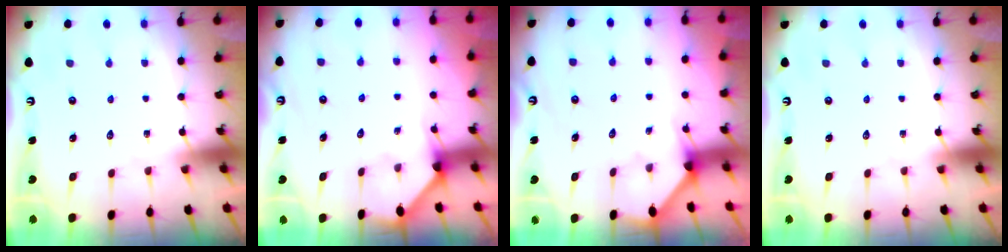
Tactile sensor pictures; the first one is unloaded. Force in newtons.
{"total": 1.9, "press": 1.9, "slide": 0.2}
{"total": 2.6, "press": 2.6, "slide": 0.3}
{"total": 0.0}